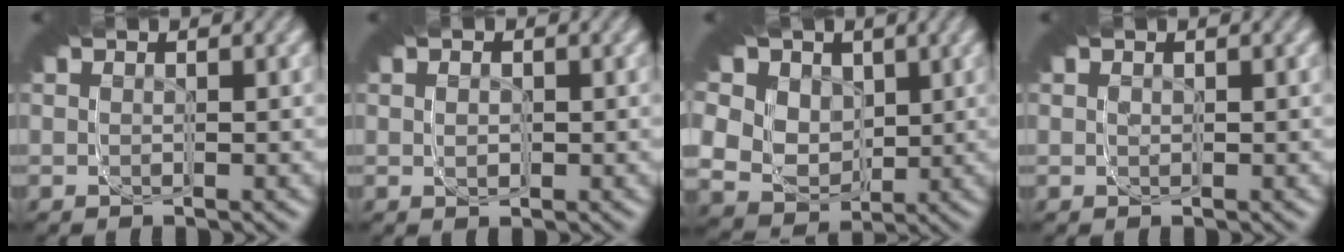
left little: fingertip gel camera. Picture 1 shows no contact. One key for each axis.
{"total": 0.6, "fx": -0.2, "fy": 0.4, "fz": -0.4, "tx": 0.004, "ty": 0.002, "tz": -0.007}
{"total": 13.1, "fx": 2.2, "fy": 10.9, "fz": 6.8, "tx": -0.108, "ty": 0.011, "tz": 0.010}
{"total": 0.6, "fx": 0.0, "fy": 0.6, "fz": 0.0, "tx": -0.003, "ty": -0.002, "tz": -0.002}